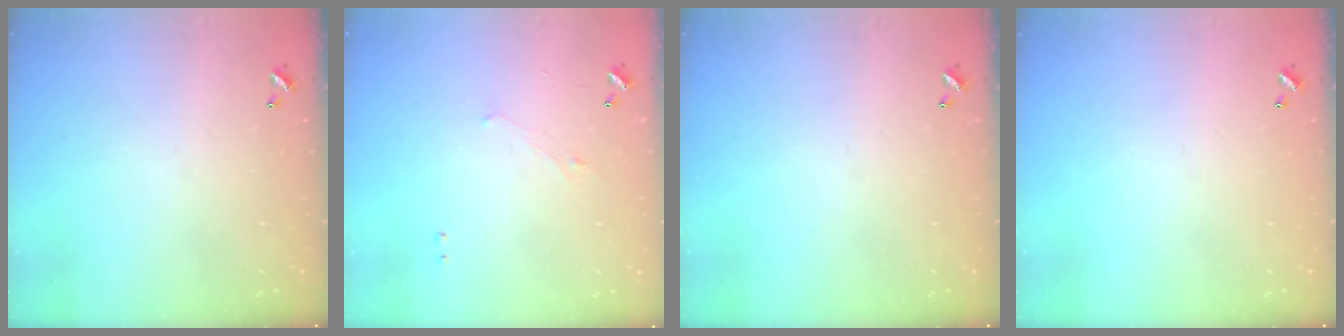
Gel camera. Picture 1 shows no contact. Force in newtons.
{"total": 1.3, "press": 1.2, "slide": 0.6}
{"total": 0.0}
{"total": 0.0}